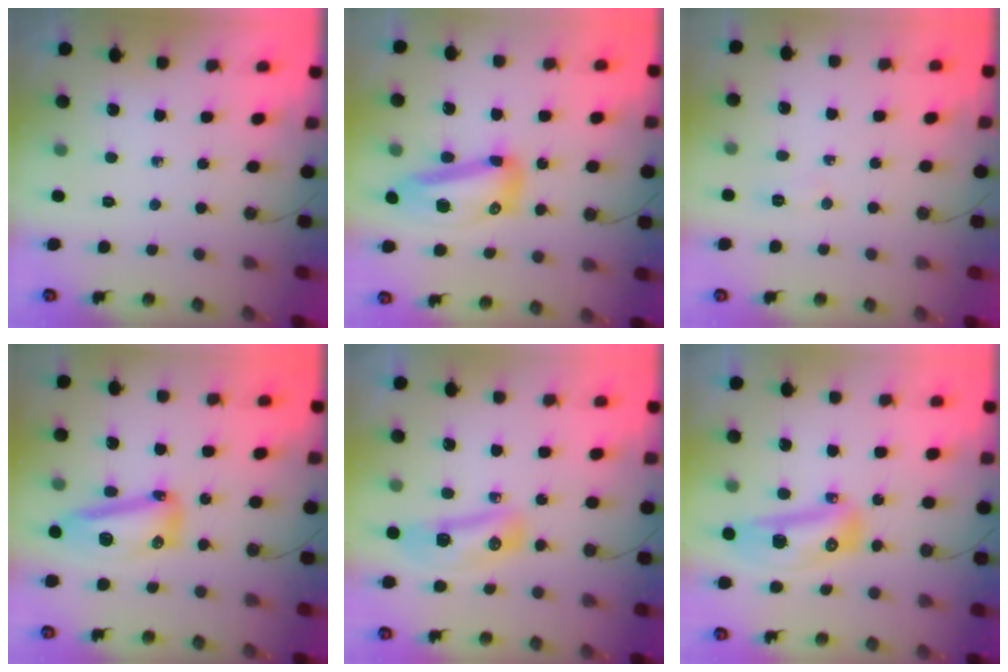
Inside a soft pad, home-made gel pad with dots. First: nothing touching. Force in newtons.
{"total": 14.7, "press": 14.6, "slide": 1.6}
{"total": 4.9, "press": 4.7, "slide": 1.4}
{"total": 13.0, "press": 12.9, "slide": 1.7}
{"total": 17.6, "press": 12.4, "slide": 12.5}
{"total": 14.4, "press": 13.4, "slide": 5.2}